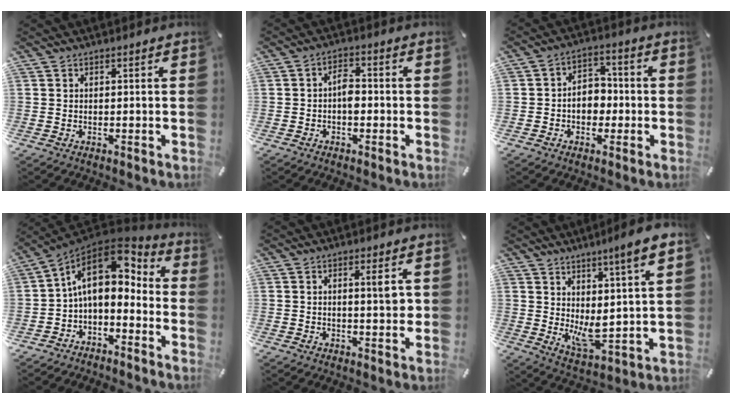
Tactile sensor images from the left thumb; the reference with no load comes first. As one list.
[{"total": 3.9, "force": [-1.0, 2.3, 3.0], "torque": [-0.055, 0.010, -0.018]}, {"total": 6.7, "force": [-1.4, 5.5, 3.5], "torque": [-0.052, 0.015, -0.026]}, {"total": 12.9, "force": [2.3, 8.5, 9.4], "torque": [-0.154, -0.016, 0.042]}, {"total": 4.5, "force": [0.7, 1.1, 4.3], "torque": [-0.056, -0.007, 0.004]}, {"total": 11.2, "force": [3.6, 2.3, 10.3], "torque": [-0.150, -0.047, 0.058]}]